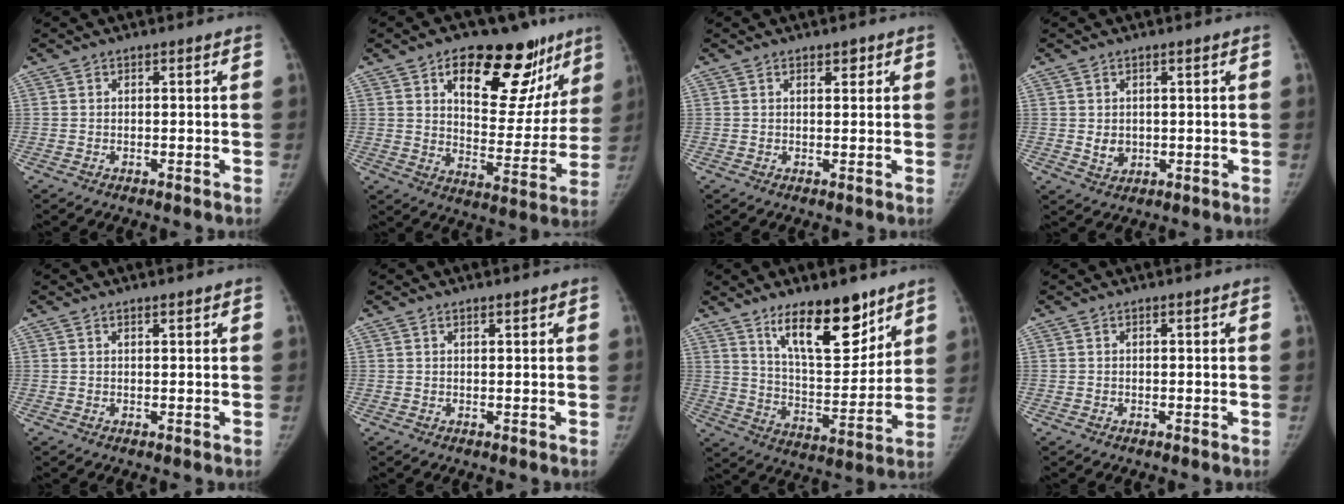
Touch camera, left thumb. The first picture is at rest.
{"total": 23.6, "force": [13.4, 11.8, 15.5], "torque": [-0.153, -0.047, 0.195]}
{"total": 1.7, "force": [1.1, 0.8, 1.0], "torque": [-0.005, -0.004, 0.014]}
{"total": 2.9, "force": [0.3, 2.3, 1.8], "torque": [-0.021, -0.007, 0.014]}
{"total": 0.9, "force": [0.7, 0.2, 0.5], "torque": [-0.009, -0.003, 0.011]}
{"total": 1.0, "force": [0.8, 0.3, 0.6], "torque": [-0.010, -0.004, 0.013]}
{"total": 16.6, "force": [11.1, 6.1, 10.7], "torque": [-0.126, -0.079, 0.193]}
{"total": 0.0}